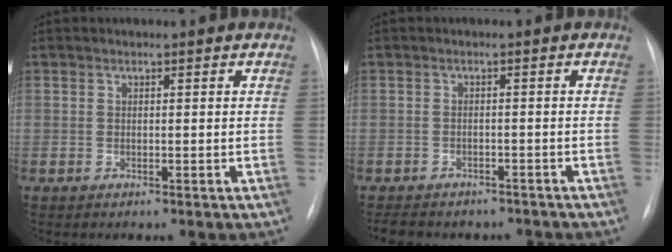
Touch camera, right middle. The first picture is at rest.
{"total": 9.5, "force": [-8.1, 4.0, 3.0], "torque": [-0.056, 0.006, -0.097]}